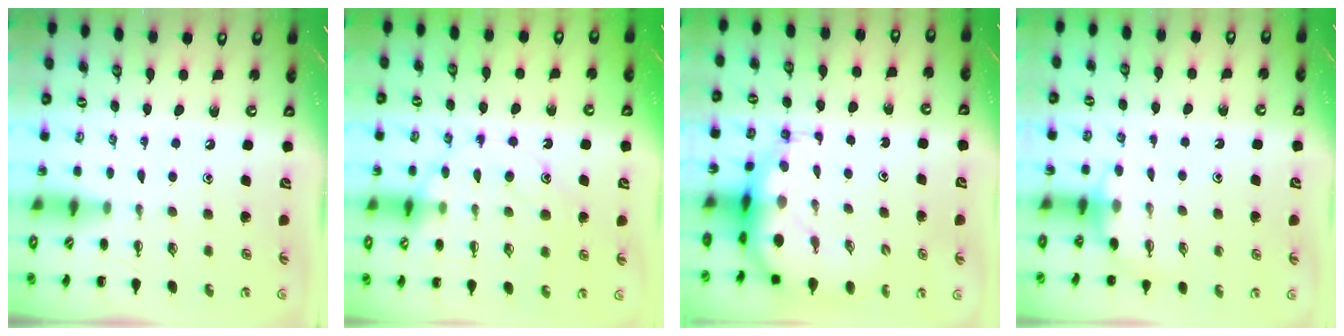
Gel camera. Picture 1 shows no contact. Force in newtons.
{"total": 13.1, "press": 13.1, "slide": 0.8}
{"total": 9.9, "press": 9.5, "slide": 2.9}
{"total": 3.2, "press": 3.1, "slide": 0.8}